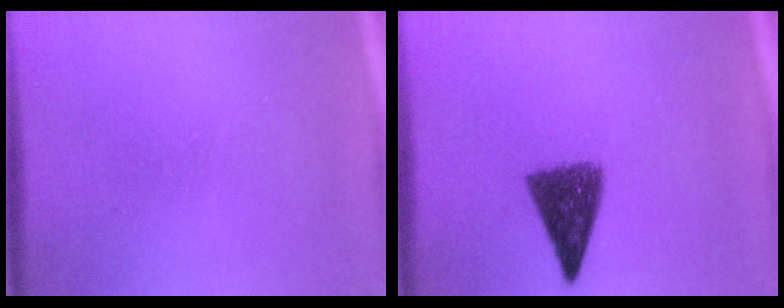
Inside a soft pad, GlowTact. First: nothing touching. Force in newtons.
{"total": 7.4}